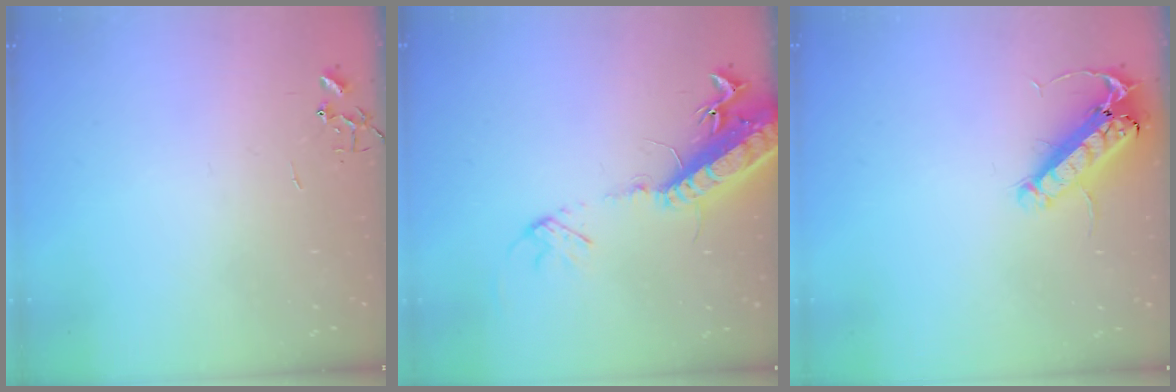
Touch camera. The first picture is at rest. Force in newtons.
{"total": 17.8, "press": 17.3, "slide": 4.1}
{"total": 14.7, "press": 14.4, "slide": 2.7}